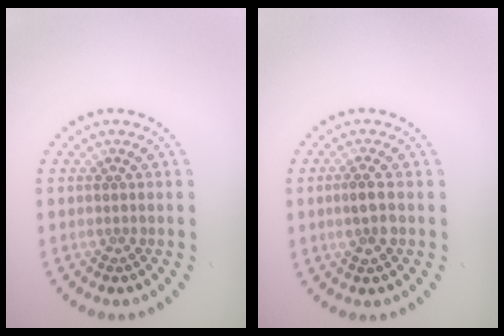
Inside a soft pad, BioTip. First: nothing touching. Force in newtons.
{"total": 2.1, "press": 2.0, "slide": 0.5}